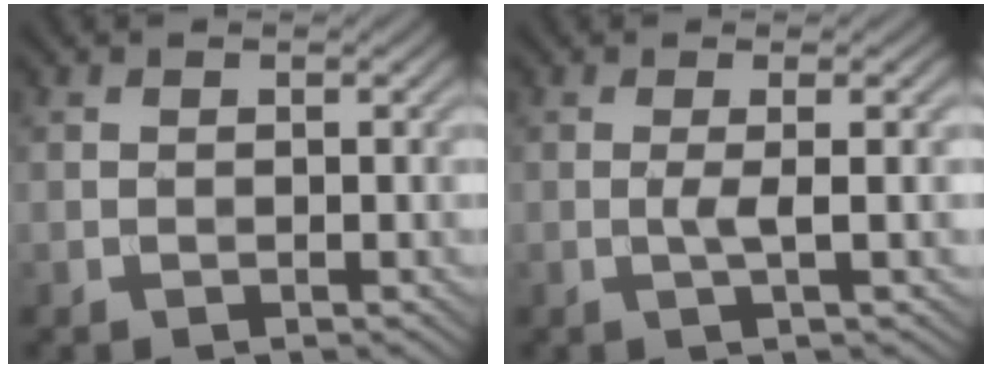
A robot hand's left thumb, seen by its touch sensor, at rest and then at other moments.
{"total": 3.5, "force": [-0.1, 0.4, 3.5], "torque": [-0.058, 0.006, -0.008]}